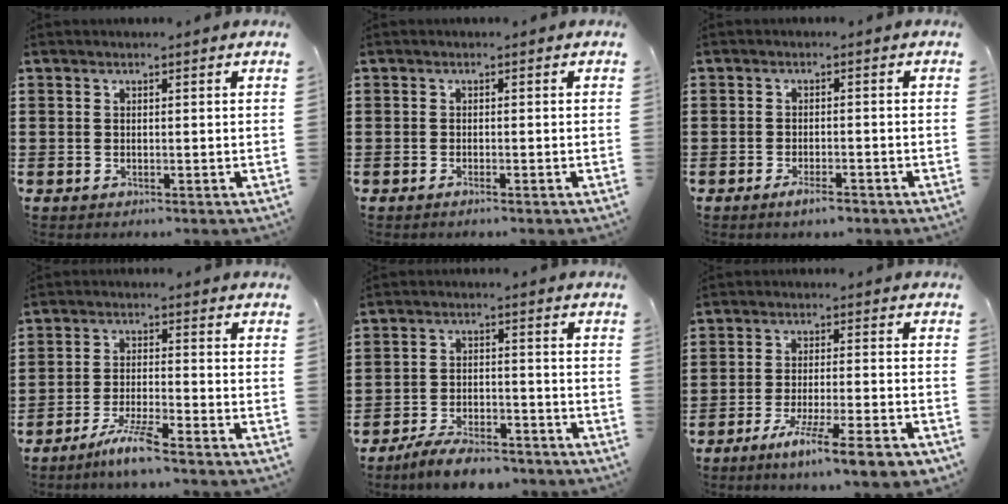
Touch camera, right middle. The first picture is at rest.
{"total": 0.6, "force": [-0.4, 0.0, 0.4], "torque": [-0.008, -0.002, -0.008]}
{"total": 2.4, "force": [-1.7, 0.7, 1.5], "torque": [-0.026, 0.001, -0.030]}
{"total": 5.4, "force": [-4.3, 0.0, 3.4], "torque": [-0.074, -0.012, -0.079]}
{"total": 6.1, "force": [-5.6, 1.2, 2.1], "torque": [-0.044, 0.006, -0.109]}
{"total": 7.7, "force": [-5.7, 0.3, 5.2], "torque": [-0.091, -0.010, -0.103]}